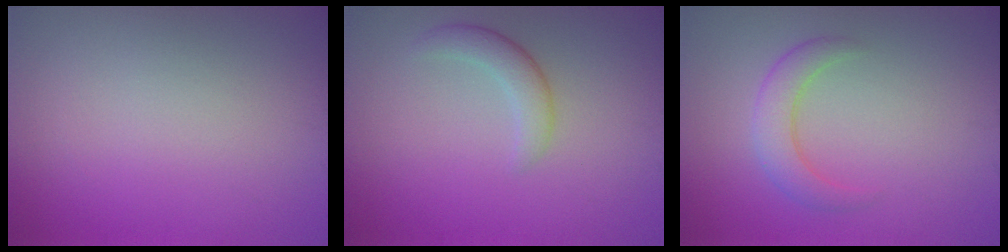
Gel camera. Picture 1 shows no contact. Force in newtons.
{"total": 2.2, "press": 2.2, "slide": 0.1}
{"total": 2.8, "press": 2.7, "slide": 0.2}